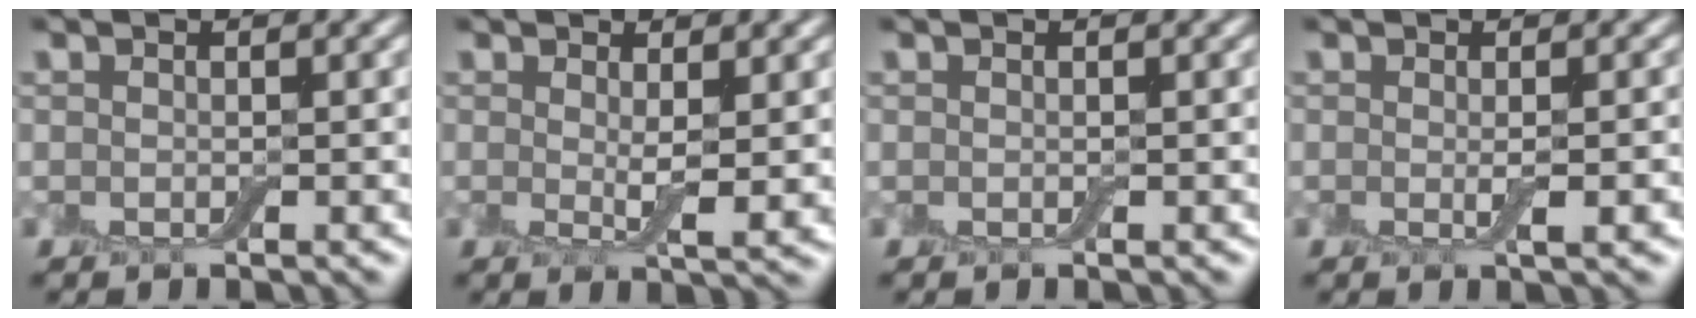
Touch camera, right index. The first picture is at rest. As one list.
[{"total": 2.0, "force": [0.6, 0.1, 1.9], "torque": [-0.037, -0.005, 0.010]}, {"total": 0.0}, {"total": 1.4, "force": [-0.2, -0.1, 1.3], "torque": [-0.024, -0.002, -0.003]}]